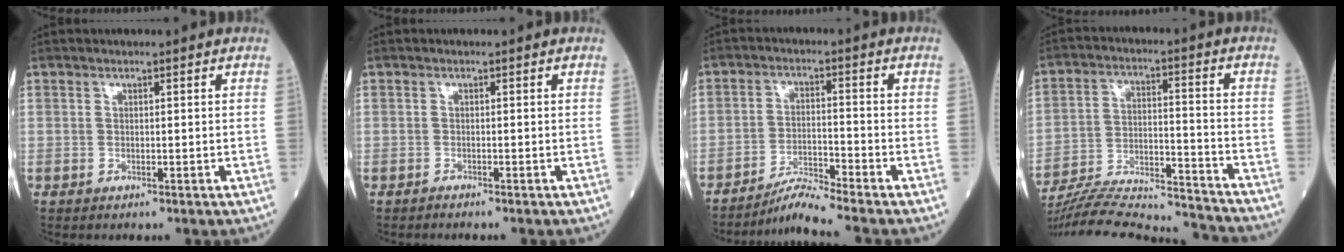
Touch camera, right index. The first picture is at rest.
{"total": 0.8, "force": [-0.7, -0.2, 0.2], "torque": [-0.004, 0.001, -0.014]}
{"total": 5.6, "force": [-5.1, -2.0, 1.2], "torque": [-0.030, -0.020, -0.093]}
{"total": 21.0, "force": [-20.1, 1.2, 5.8], "torque": [-0.128, -0.004, -0.315]}